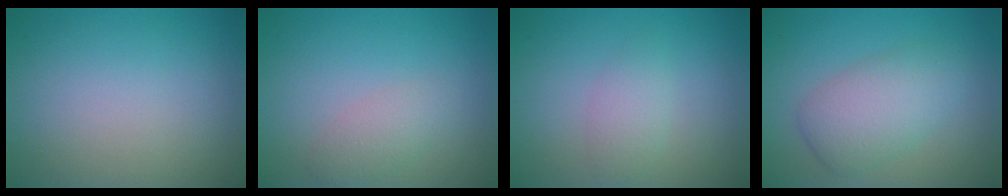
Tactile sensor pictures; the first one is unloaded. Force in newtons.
{"total": 1.8, "press": 1.8, "slide": 0.2}
{"total": 1.8, "press": 1.8, "slide": 0.1}
{"total": 4.6, "press": 4.6, "slide": 0.0}